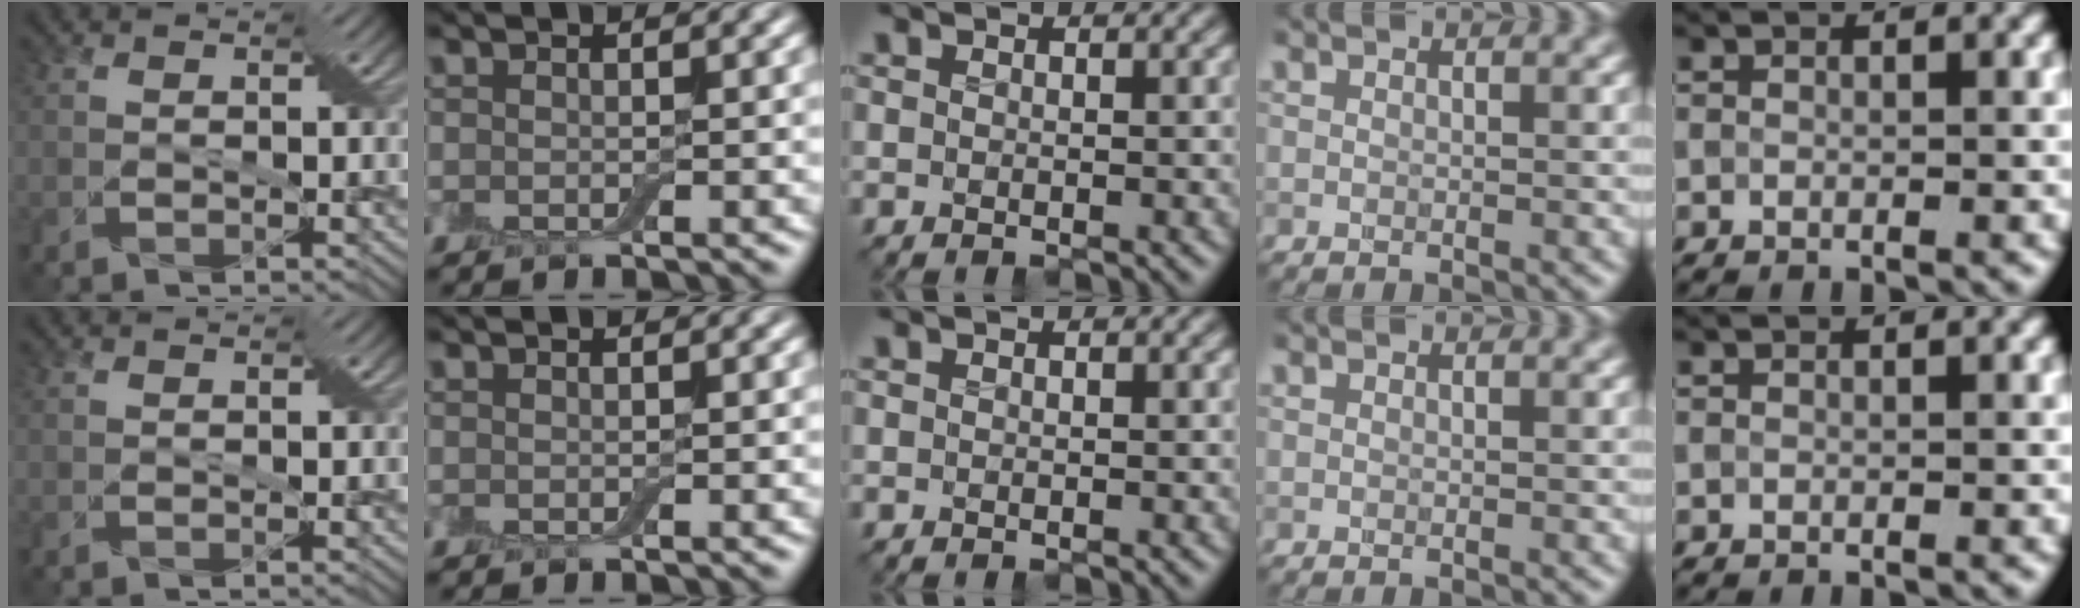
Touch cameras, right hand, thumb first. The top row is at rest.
{}